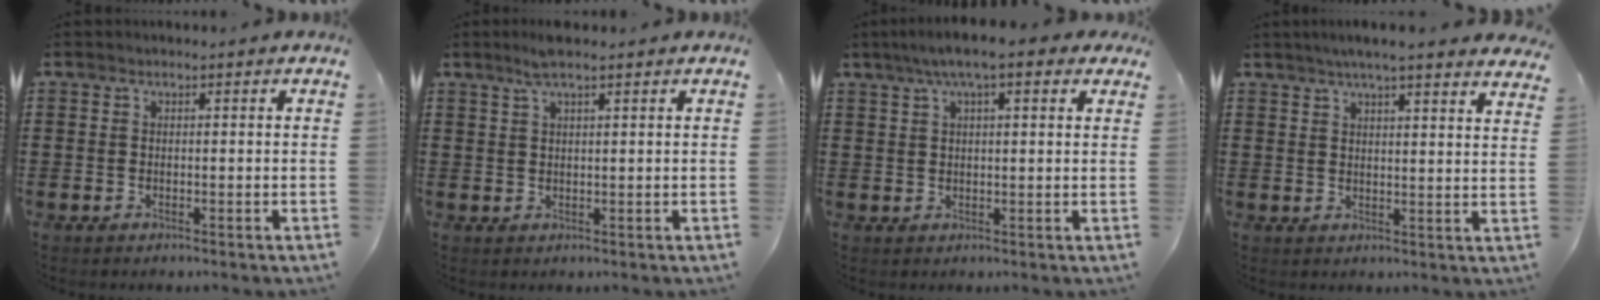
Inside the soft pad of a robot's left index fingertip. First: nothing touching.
{"total": 3.1, "force": [2.1, 0.3, 2.3], "torque": [-0.048, 0.004, 0.036]}
{"total": 6.2, "force": [3.5, 1.1, 5.0], "torque": [-0.094, 0.007, 0.057]}
{"total": 4.6, "force": [4.1, 0.4, 2.0], "torque": [-0.049, -0.007, 0.075]}